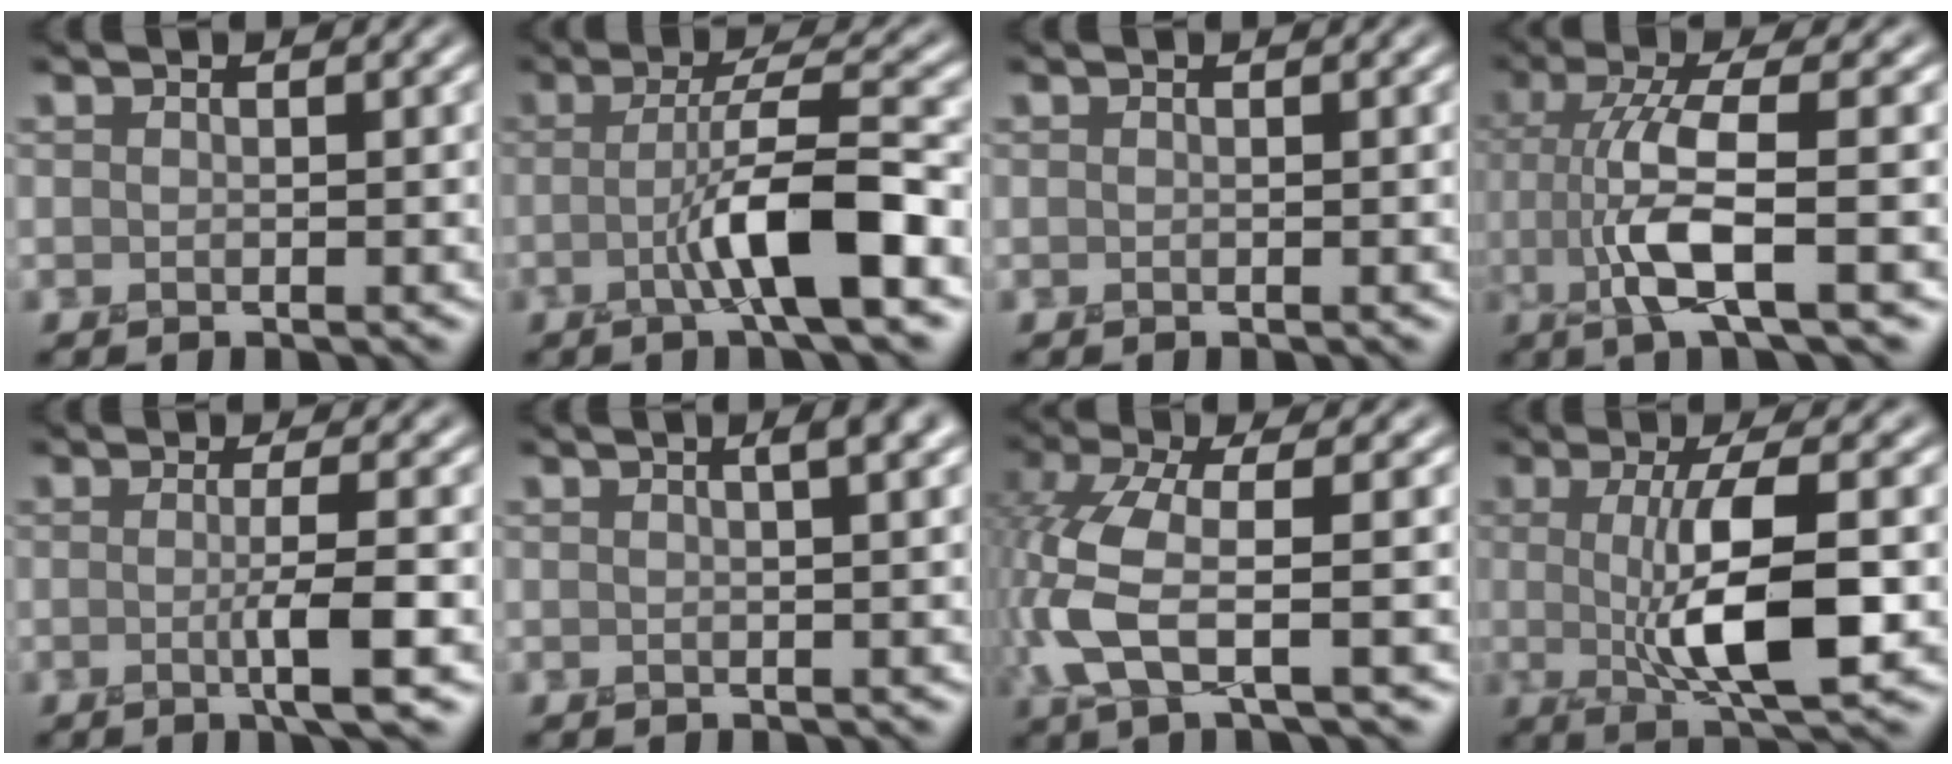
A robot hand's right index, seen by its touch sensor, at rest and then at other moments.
{"total": 6.2, "force": [-1.7, 0.6, 5.9], "torque": [-0.099, 0.019, -0.037]}
{"total": 0.0}
{"total": 6.2, "force": [-1.5, 0.8, 6.0], "torque": [-0.131, 0.008, -0.033]}
{"total": 3.1, "force": [-0.5, 0.1, 3.1], "torque": [-0.056, -0.002, -0.012]}
{"total": 1.9, "force": [0.7, 0.1, 1.7], "torque": [-0.021, 0.006, 0.009]}
{"total": 6.6, "force": [-2.0, 1.9, 6.0], "torque": [-0.157, 0.002, -0.051]}
{"total": 7.1, "force": [-0.1, 1.5, 6.9], "torque": [-0.121, -0.003, 0.001]}